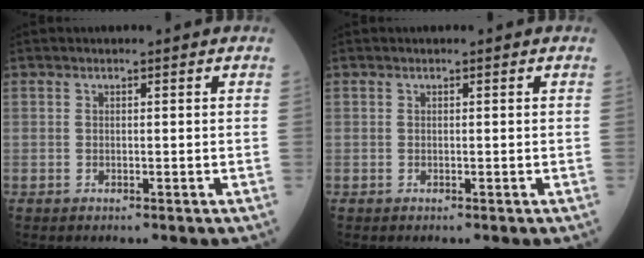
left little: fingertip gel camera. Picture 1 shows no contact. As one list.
[{"total": 0.0}]